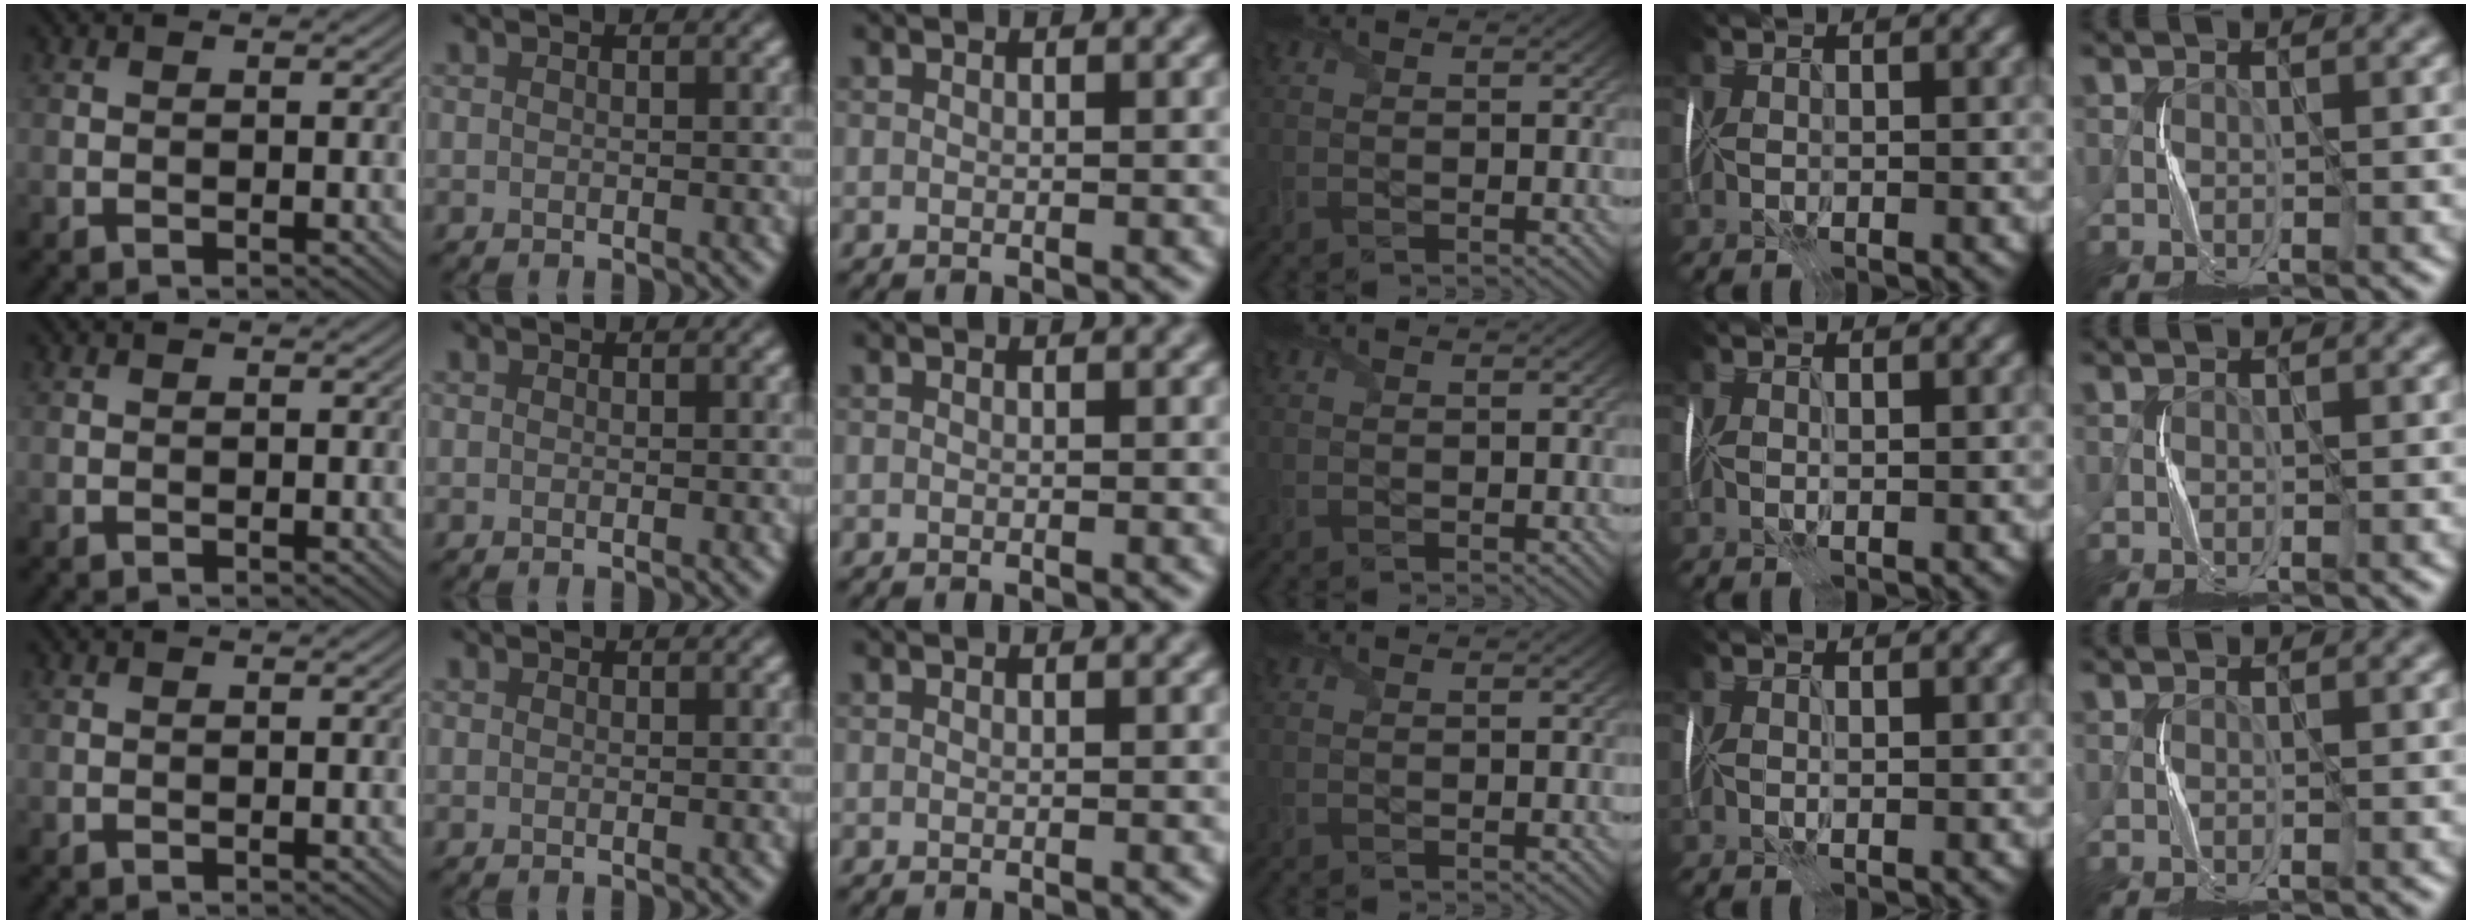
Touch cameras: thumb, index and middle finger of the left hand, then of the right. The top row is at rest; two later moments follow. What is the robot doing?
{"motion": "fold", "object": "plastic wrap"}